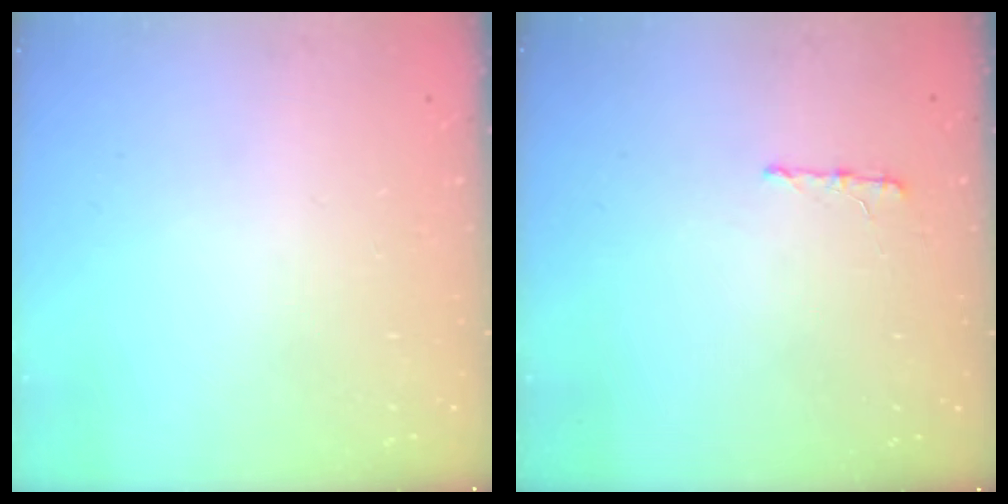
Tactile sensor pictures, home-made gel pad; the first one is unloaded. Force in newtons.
{"total": 5.1, "press": 5.1, "slide": 0.4}